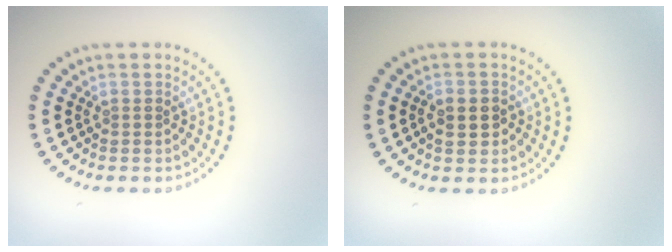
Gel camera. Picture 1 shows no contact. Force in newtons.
{"total": 2.4, "press": 2.4, "slide": 0.2}